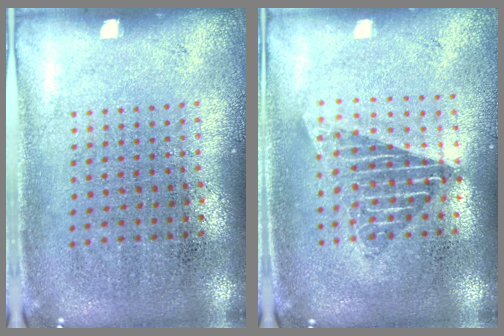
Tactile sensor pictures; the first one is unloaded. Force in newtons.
{"total": 1.6, "press": 1.4, "slide": 0.9}